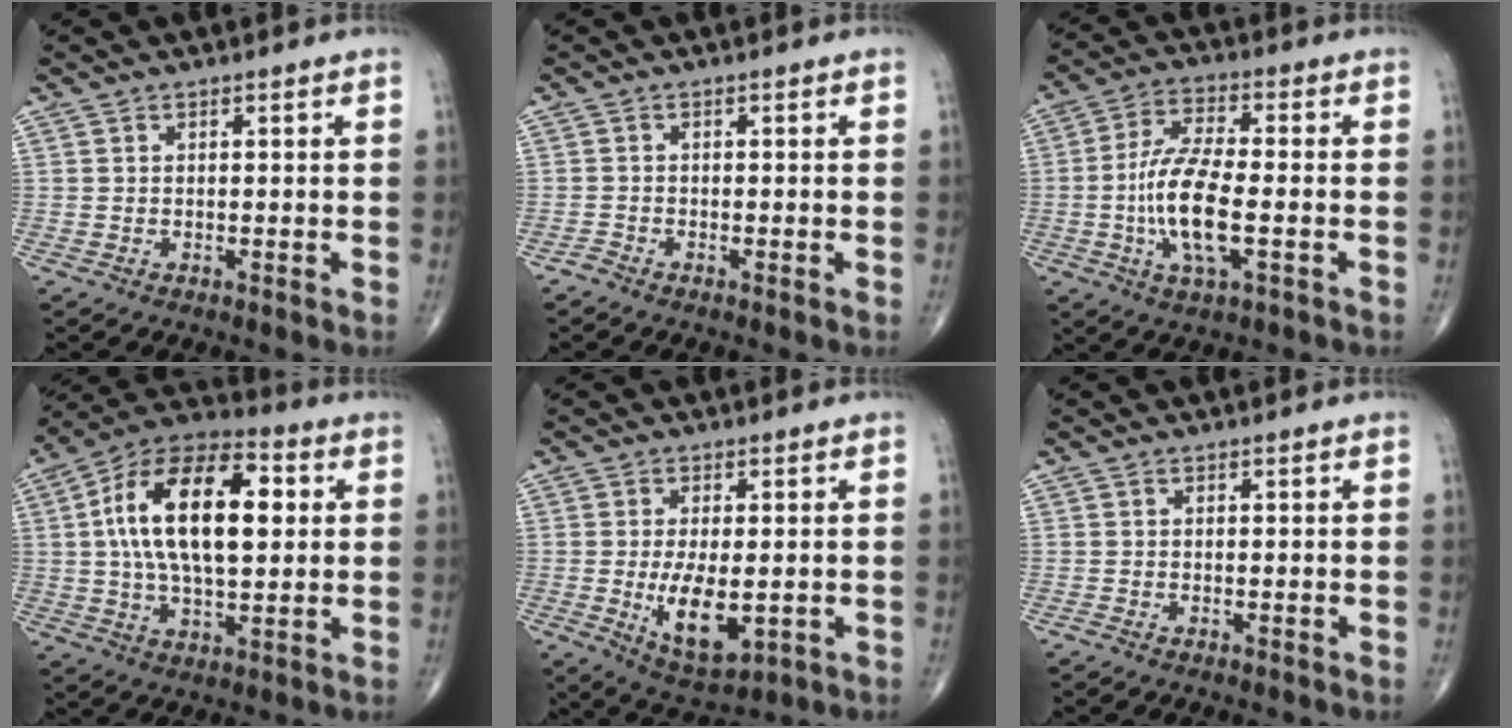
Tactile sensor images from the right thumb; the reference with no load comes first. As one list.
[{"total": 0.9, "force": [-0.8, 0.2, 0.3], "torque": [-0.008, -0.002, -0.021]}, {"total": 12.4, "force": [-2.4, 4.2, 11.4], "torque": [-0.234, 0.011, -0.047]}, {"total": 21.1, "force": [3.3, 10.6, 17.9], "torque": [-0.302, 0.017, 0.048]}, {"total": 9.8, "force": [-1.4, 4.5, 8.6], "torque": [-0.137, -0.019, -0.012]}, {"total": 0.0}]